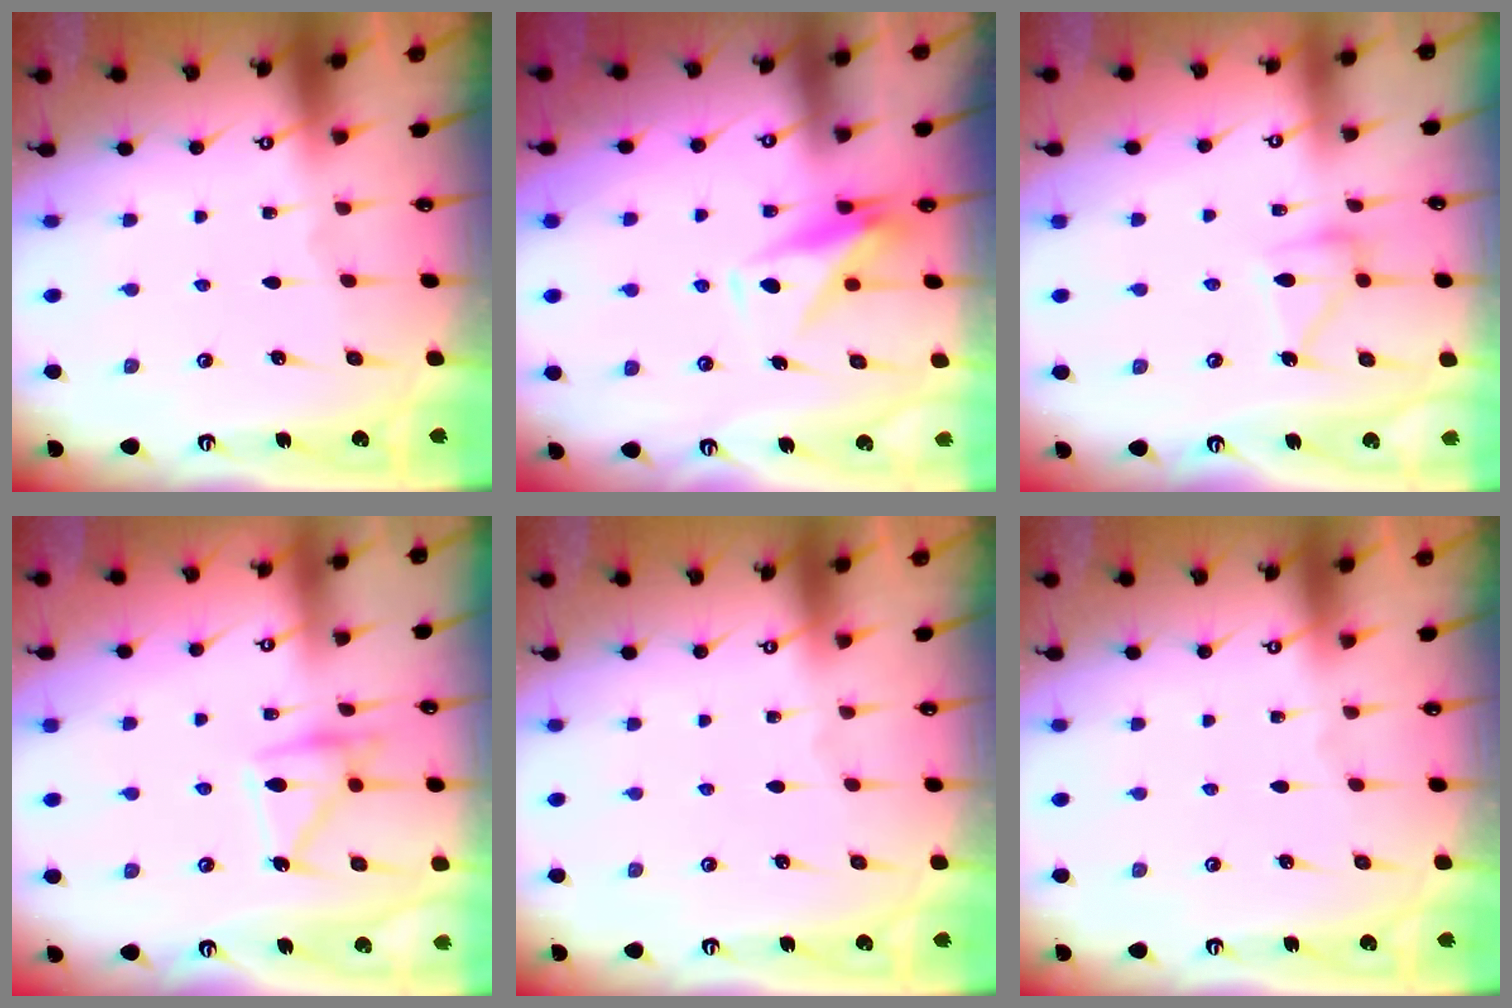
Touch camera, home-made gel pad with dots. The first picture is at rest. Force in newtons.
{"total": 8.8, "press": 8.6, "slide": 1.7}
{"total": 11.4, "press": 11.4, "slide": 0.7}
{"total": 15.3, "press": 15.3, "slide": 0.8}
{"total": 0.0}
{"total": 0.0}